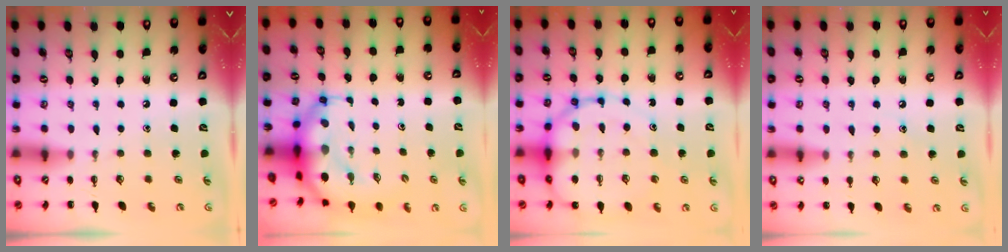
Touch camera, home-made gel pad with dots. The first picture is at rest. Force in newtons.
{"total": 8.5, "press": 8.3, "slide": 2.1}
{"total": 15.7, "press": 15.3, "slide": 3.5}
{"total": 7.7, "press": 7.5, "slide": 1.8}